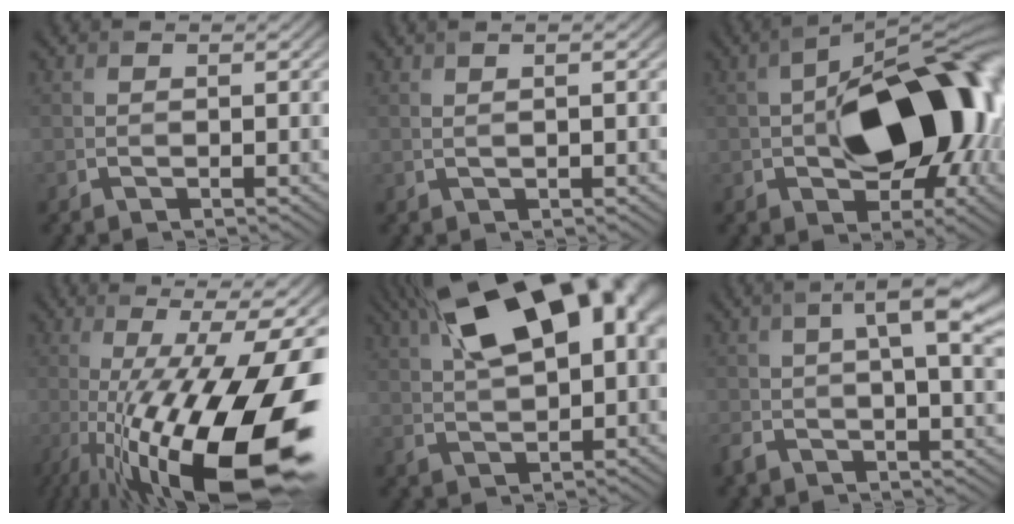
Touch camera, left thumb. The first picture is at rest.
{"total": 1.7, "force": [1.0, 0.4, 1.3], "torque": [-0.014, -0.004, 0.009]}
{"total": 14.2, "force": [-0.4, 8.3, 11.5], "torque": [-0.165, -0.001, 0.005]}
{"total": 20.1, "force": [-5.5, 6.1, 18.3], "torque": [-0.289, -0.019, -0.091]}
{"total": 18.4, "force": [7.2, 8.9, 14.5], "torque": [-0.234, 0.054, 0.101]}
{"total": 7.5, "force": [1.3, 3.1, 6.7], "torque": [-0.125, -0.005, 0.020]}